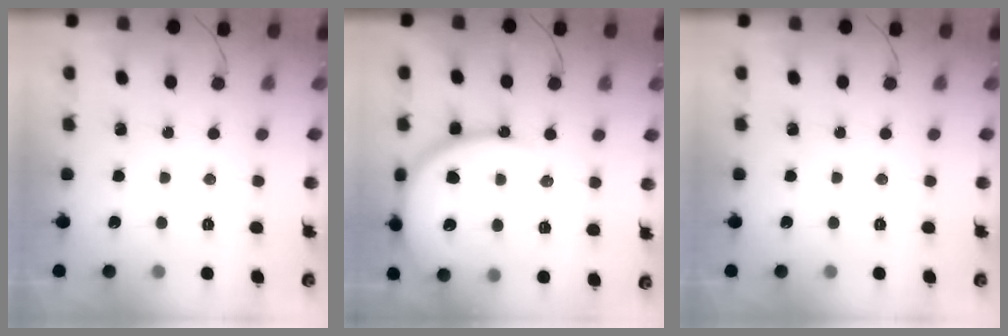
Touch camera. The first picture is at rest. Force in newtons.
{"total": 17.4, "press": 17.3, "slide": 1.8}
{"total": 0.0}